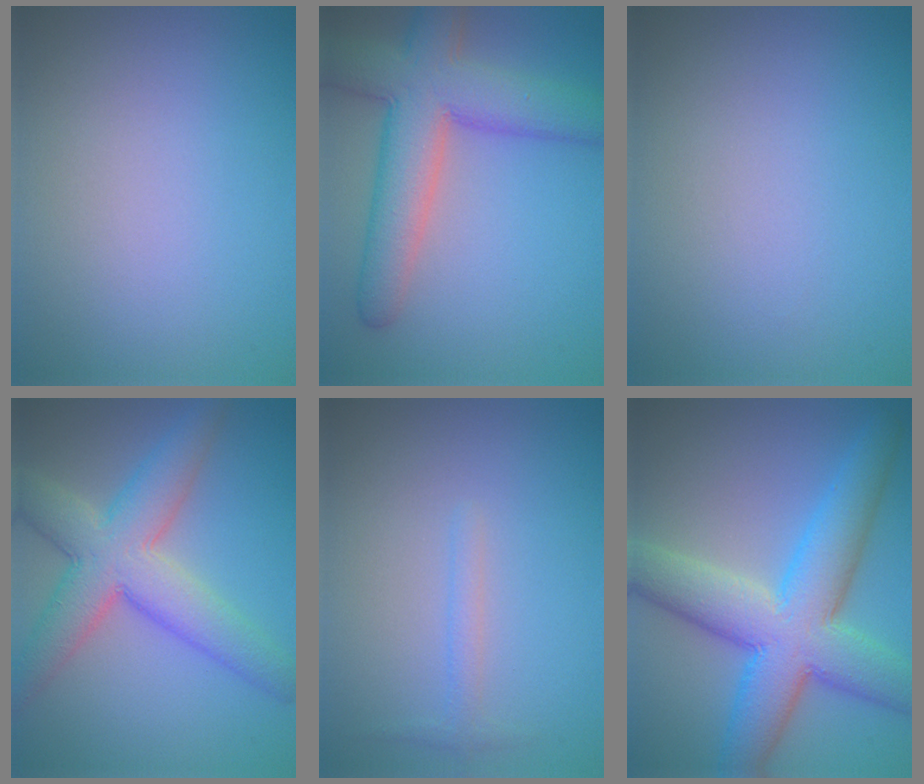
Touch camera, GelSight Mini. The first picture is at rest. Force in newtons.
{"total": 8.5, "press": 8.5, "slide": 0.5}
{"total": 0.0}
{"total": 7.4, "press": 7.4, "slide": 0.2}
{"total": 1.1, "press": 1.1, "slide": 0.0}
{"total": 9.7, "press": 9.7, "slide": 0.3}